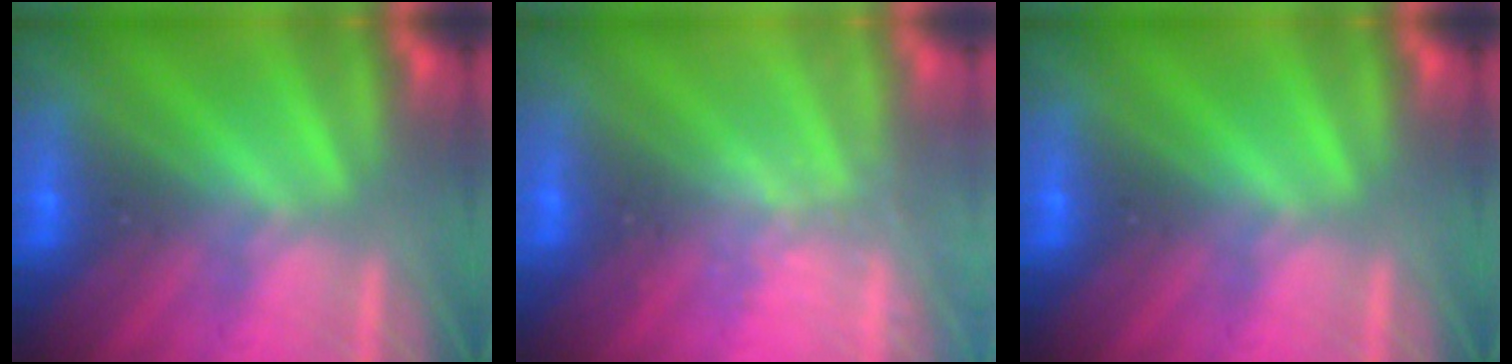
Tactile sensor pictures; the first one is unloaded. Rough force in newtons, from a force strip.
{"total": 2.2}
{"total": 0.0}